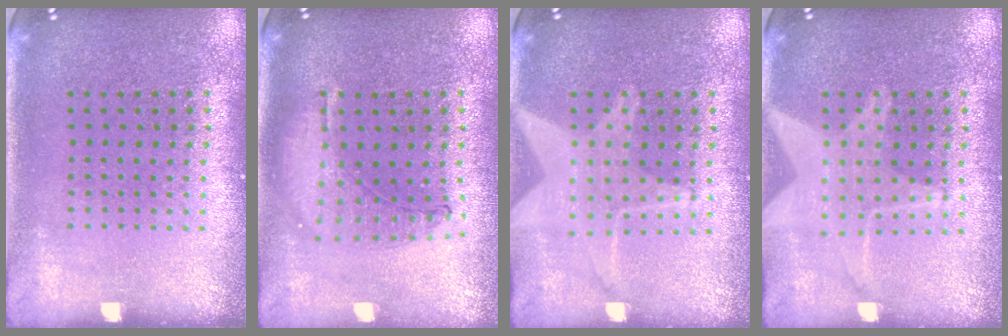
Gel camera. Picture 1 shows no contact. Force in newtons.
{"total": 1.0, "press": 0.9, "slide": 0.3}
{"total": 2.8, "press": 2.8, "slide": 0.3}
{"total": 2.8, "press": 2.8, "slide": 0.3}